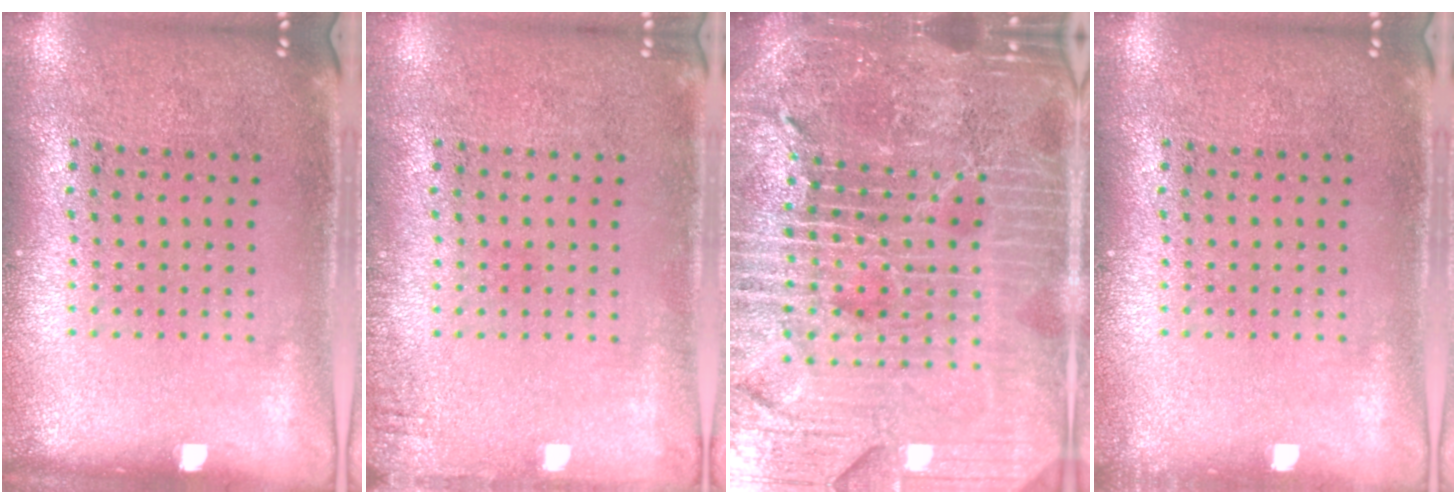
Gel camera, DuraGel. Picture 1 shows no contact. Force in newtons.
{"total": 1.0, "press": 1.0, "slide": 0.1}
{"total": 6.6, "press": 5.8, "slide": 3.2}
{"total": 0.5, "press": 0.5, "slide": 0.2}